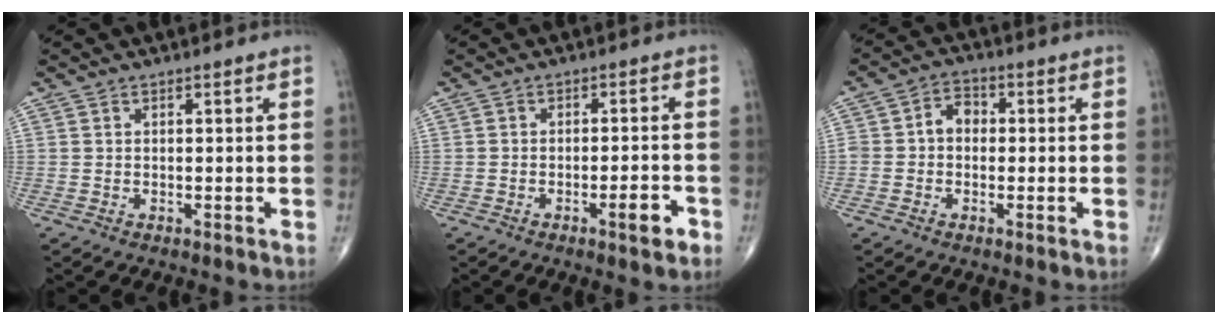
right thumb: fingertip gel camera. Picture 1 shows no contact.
{"total": 4.3, "force": [-2.2, 1.0, 3.5], "torque": [-0.048, 0.010, -0.032]}
{"total": 4.7, "force": [-0.2, 3.7, 2.9], "torque": [-0.032, 0.021, -0.013]}